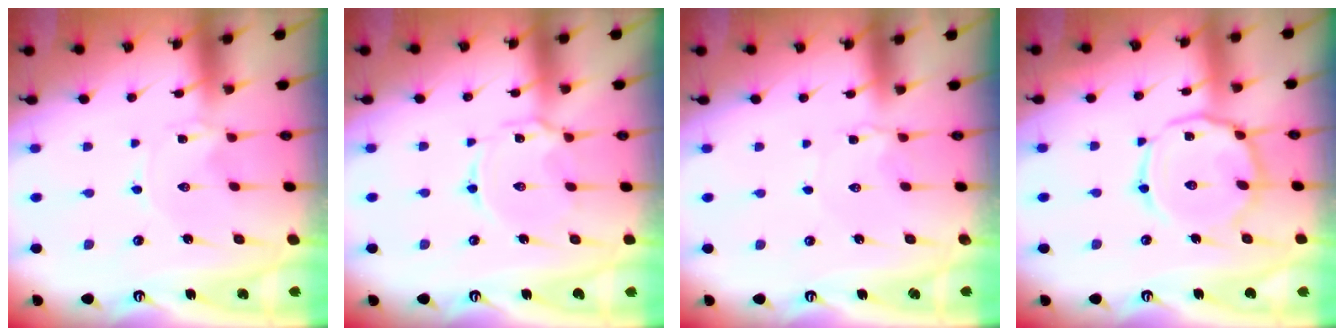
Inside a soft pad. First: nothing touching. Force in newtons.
{"total": 4.1, "press": 4.1, "slide": 0.4}
{"total": 1.4, "press": 1.3, "slide": 0.2}
{"total": 13.4, "press": 13.4, "slide": 0.9}